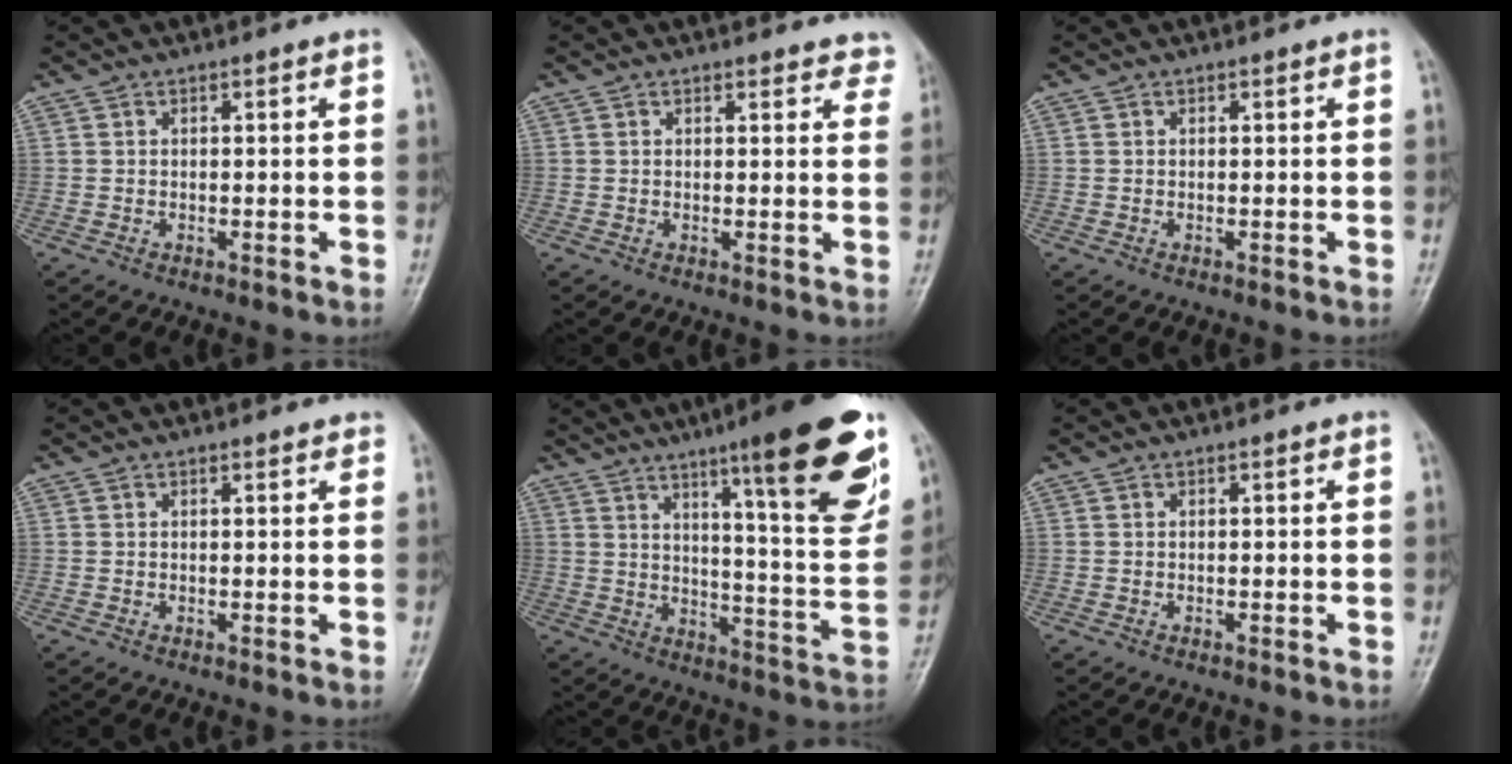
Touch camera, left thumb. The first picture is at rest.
{"total": 4.2, "force": [3.8, 1.6, 0.8], "torque": [0.026, -0.016, 0.022]}
{"total": 0.0}
{"total": 1.1, "force": [0.9, 0.4, 0.5], "torque": [-0.003, -0.001, 0.008]}
{"total": 22.3, "force": [12.6, 3.3, 18.1], "torque": [-0.223, -0.056, 0.184]}
{"total": 0.0}